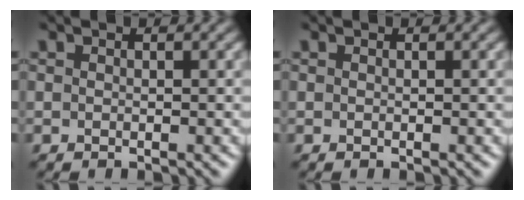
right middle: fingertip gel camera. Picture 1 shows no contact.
{"total": 0.0}